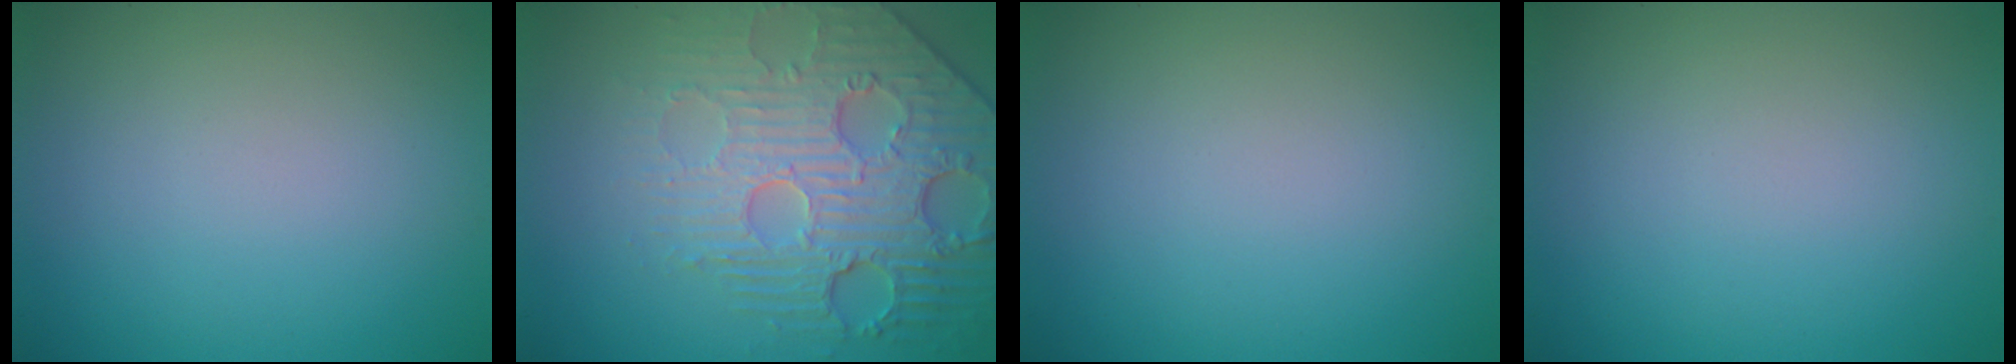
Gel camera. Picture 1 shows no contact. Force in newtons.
{"total": 6.2, "press": 5.3, "slide": 3.4}
{"total": 0.0}
{"total": 0.0}